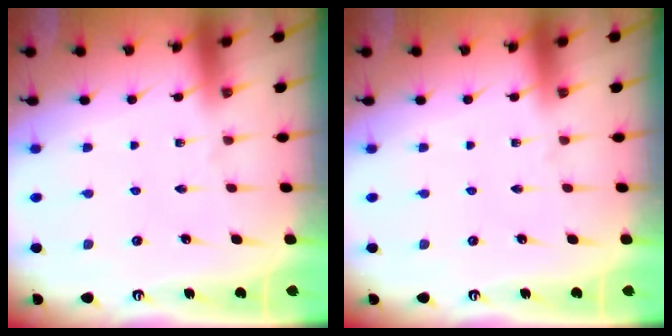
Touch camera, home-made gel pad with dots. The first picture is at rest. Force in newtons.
{"total": 0.0}